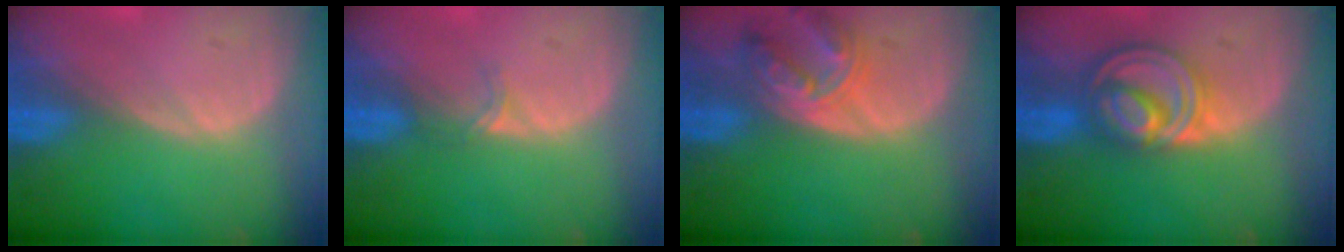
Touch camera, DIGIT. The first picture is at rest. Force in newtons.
{"total": 1.6, "press": 1.3, "slide": 1.1}
{"total": 7.6, "press": 6.6, "slide": 3.7}
{"total": 8.6, "press": 7.3, "slide": 4.6}